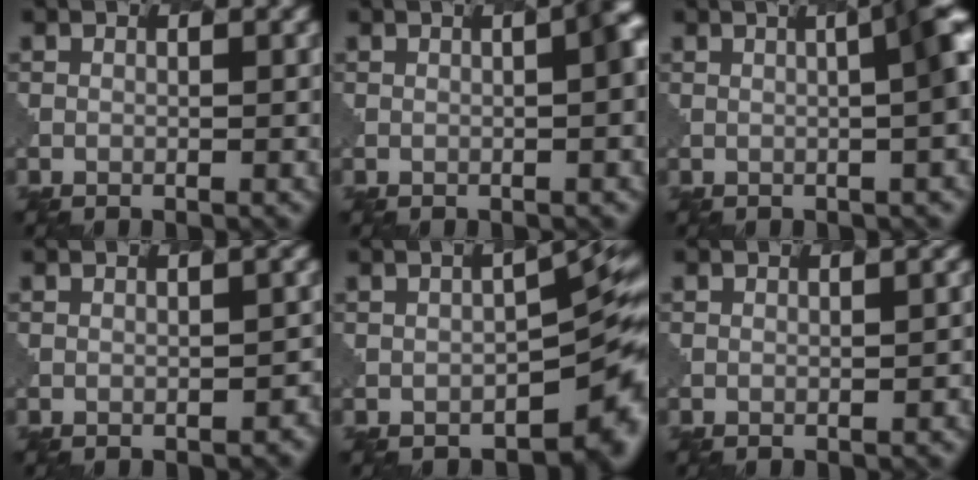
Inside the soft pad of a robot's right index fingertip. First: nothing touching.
{"total": 3.1, "force": [0.1, 0.5, 3.0], "torque": [-0.032, 0.014, -0.001]}
{"total": 8.9, "force": [0.6, 3.1, 8.3], "torque": [-0.032, 0.029, -0.014]}
{"total": 3.2, "force": [-1.5, 1.9, 2.1], "torque": [-0.012, -0.003, -0.015]}
{"total": 8.6, "force": [-3.0, 4.4, 6.7], "torque": [-0.056, -0.013, -0.042]}
{"total": 1.5, "force": [-0.7, 0.7, 1.1], "torque": [-0.005, 0.004, 0.001]}